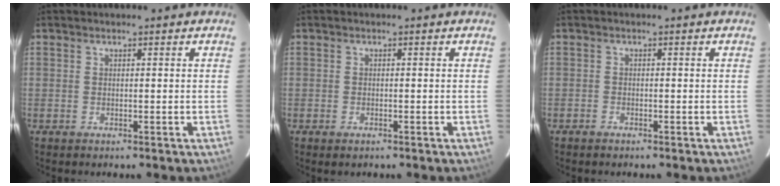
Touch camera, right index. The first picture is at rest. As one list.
[{"total": 1.1, "force": [-0.7, 0.6, 0.5], "torque": [-0.010, -0.003, -0.015]}, {"total": 1.0, "force": [-0.9, 0.4, 0.1], "torque": [-0.007, 0.002, -0.019]}]